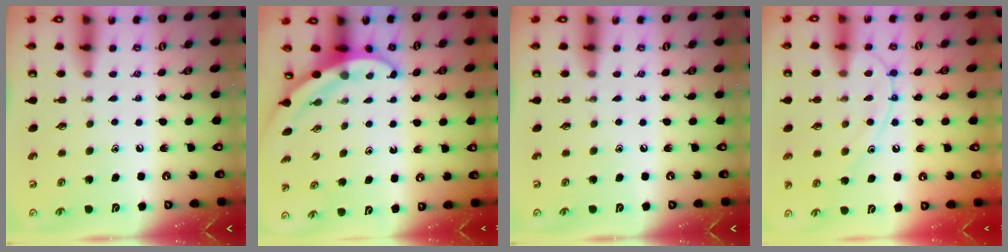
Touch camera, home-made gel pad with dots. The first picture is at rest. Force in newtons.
{"total": 3.3, "press": 3.3, "slide": 0.0}
{"total": 0.0}
{"total": 13.2, "press": 13.2, "slide": 1.2}